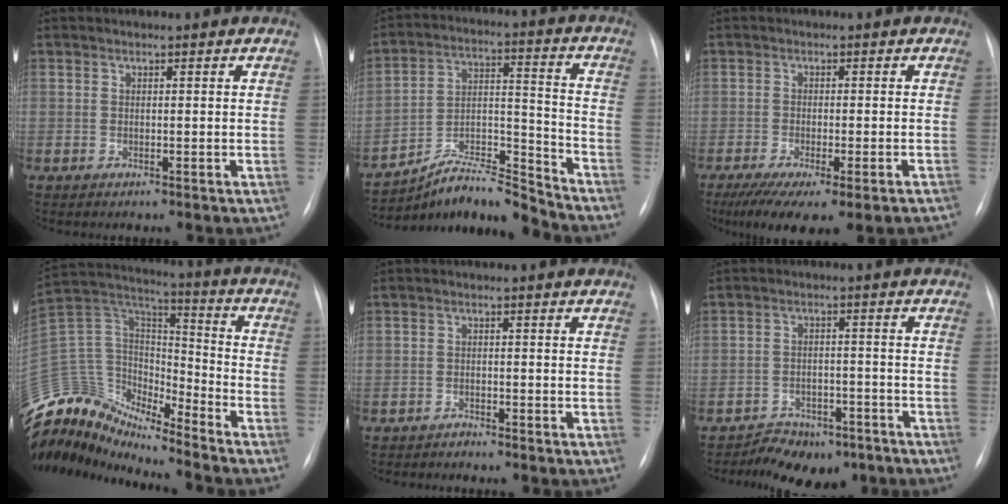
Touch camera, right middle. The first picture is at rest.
{"total": 12.3, "force": [-12.0, -0.2, 2.6], "torque": [-0.039, 0.044, -0.217]}
{"total": 12.1, "force": [-8.9, 2.3, 7.9], "torque": [-0.114, -0.015, -0.133]}
{"total": 19.1, "force": [-17.6, 5.0, 5.4], "torque": [-0.120, 0.060, -0.323]}
{"total": 1.2, "force": [-1.1, 0.2, -0.2], "torque": [0.006, -0.002, -0.021]}
{"total": 8.1, "force": [-6.4, 4.3, 2.4], "torque": [-0.030, 0.012, -0.092]}